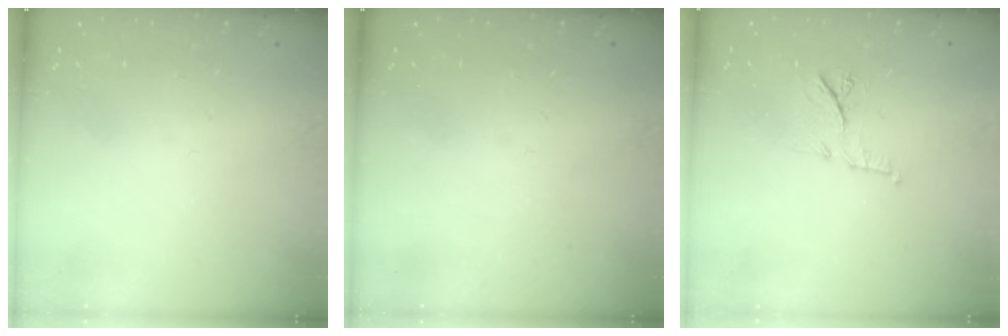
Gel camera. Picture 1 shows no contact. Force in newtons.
{"total": 0.0}
{"total": 7.5, "press": 7.5, "slide": 0.7}